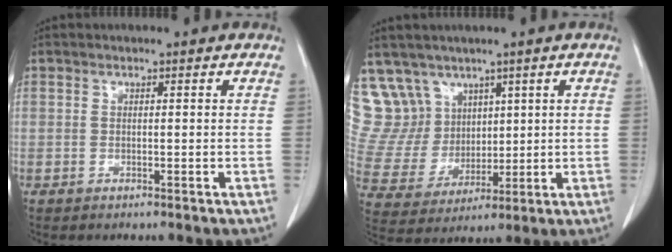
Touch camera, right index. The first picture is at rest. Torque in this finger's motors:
{"motor_torque": [-0.64, 0.80, -0.02, -0.03]}